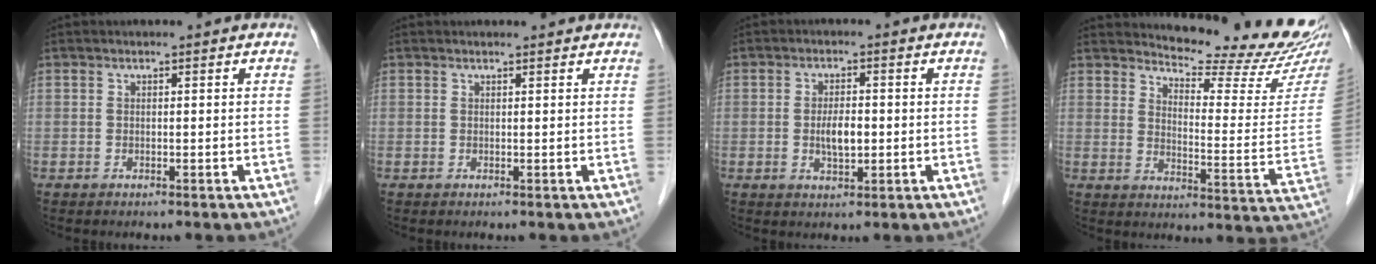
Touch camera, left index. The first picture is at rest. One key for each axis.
{"total": 2.3, "fx": 2.2, "fy": 0.4, "fz": 0.3, "tx": -0.014, "ty": 0.010, "tz": 0.022}
{"total": 3.7, "fx": -0.3, "fy": 0.8, "fz": 3.6, "tx": -0.072, "ty": -0.004, "tz": -0.003}
{"total": 16.8, "fx": 16.1, "fy": 0.2, "fz": 4.7, "tx": -0.069, "ty": -0.105, "tz": 0.191}